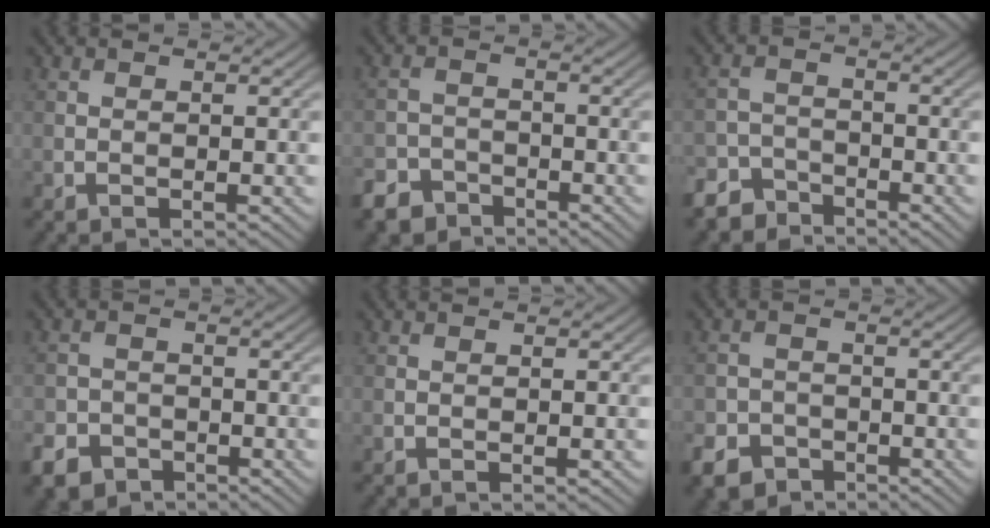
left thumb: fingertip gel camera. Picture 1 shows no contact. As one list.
[{"total": 4.8, "force": [-3.8, 2.7, 1.1], "torque": [-0.021, -0.004, -0.073]}, {"total": 4.8, "force": [-4.0, 2.3, 0.9], "torque": [-0.016, -0.003, -0.085]}, {"total": 4.8, "force": [-3.3, 3.2, 1.5], "torque": [-0.033, -0.004, -0.066]}, {"total": 0.0}, {"total": 5.1, "force": [-3.5, 3.5, 1.4], "torque": [-0.027, -0.003, -0.068]}]